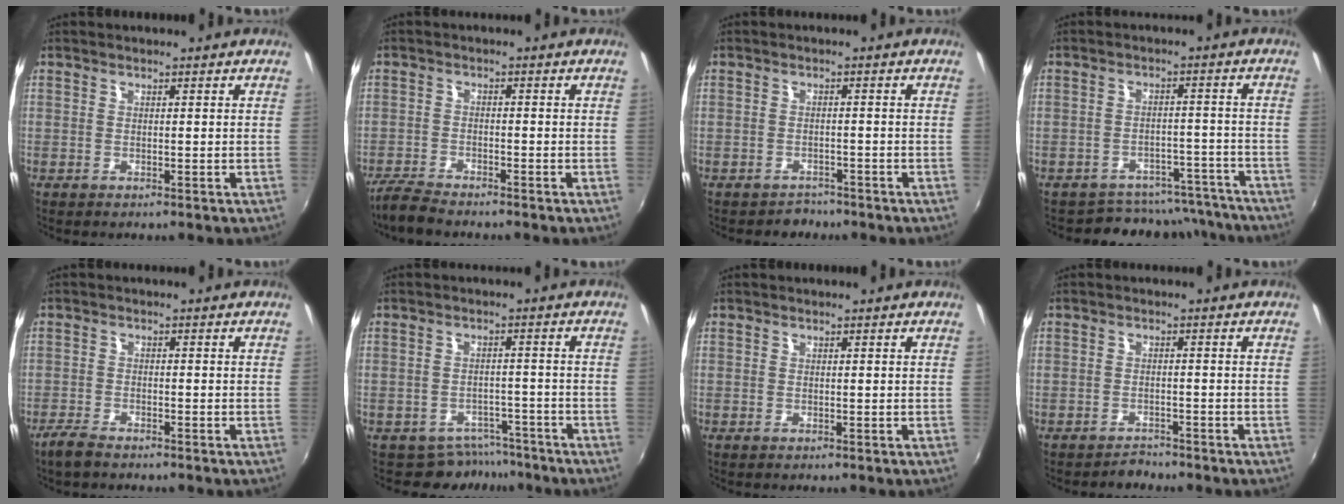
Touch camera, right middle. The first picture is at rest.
{"total": 4.9, "force": [-4.6, 0.7, 1.7], "torque": [-0.055, -0.017, -0.091]}
{"total": 3.1, "force": [-2.7, 1.7, 0.0], "torque": [-0.009, -0.003, -0.042]}
{"total": 14.5, "force": [-13.3, 5.5, 2.2], "torque": [-0.045, 0.031, -0.162]}
{"total": 3.6, "force": [-3.1, 0.9, 1.7], "torque": [-0.055, -0.007, -0.063]}
{"total": 5.5, "force": [-5.2, 1.8, -0.6], "torque": [-0.001, 0.008, -0.082]}
{"total": 0.0}
{"total": 2.3, "force": [-2.2, 0.8, 0.0], "torque": [-0.005, -0.002, -0.038]}